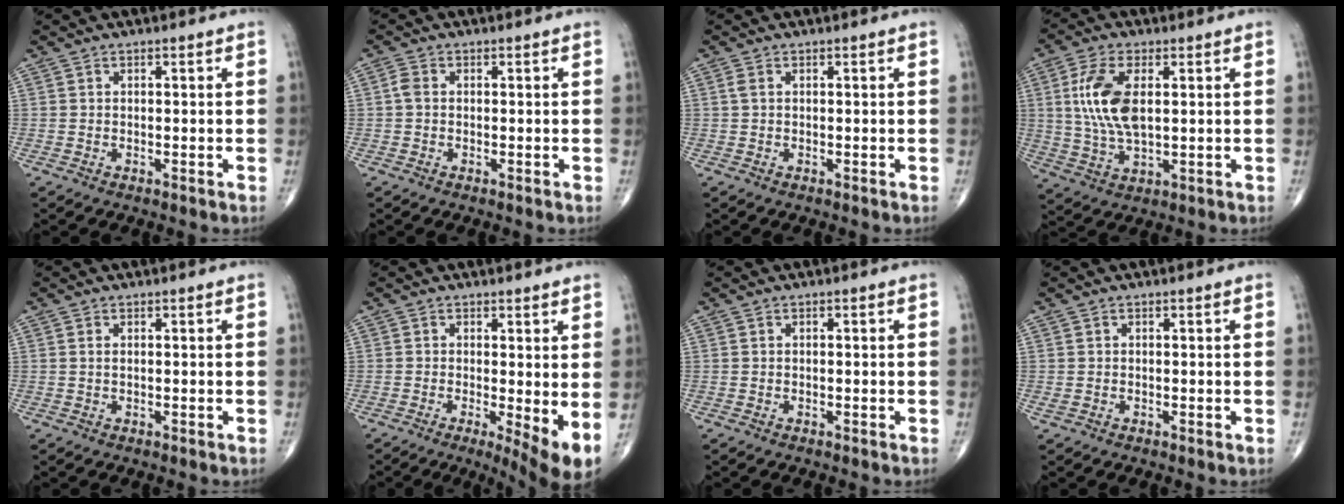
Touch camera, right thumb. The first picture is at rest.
{"total": 1.7, "force": [0.0, 1.2, 1.2], "torque": [-0.024, 0.004, -0.004]}
{"total": 0.9, "force": [0.2, 0.5, 0.7], "torque": [-0.023, 0.009, 0.006]}
{"total": 11.2, "force": [2.0, 5.3, 9.6], "torque": [-0.203, -0.006, 0.042]}
{"total": 0.5, "force": [0.2, 0.2, 0.5], "torque": [-0.011, 0.002, 0.004]}
{"total": 7.0, "force": [-0.5, 1.8, 6.7], "torque": [-0.102, -0.020, -0.007]}
{"total": 0.0}
{"total": 0.7, "force": [0.0, 0.5, 0.5], "torque": [-0.013, 0.002, 0.003]}